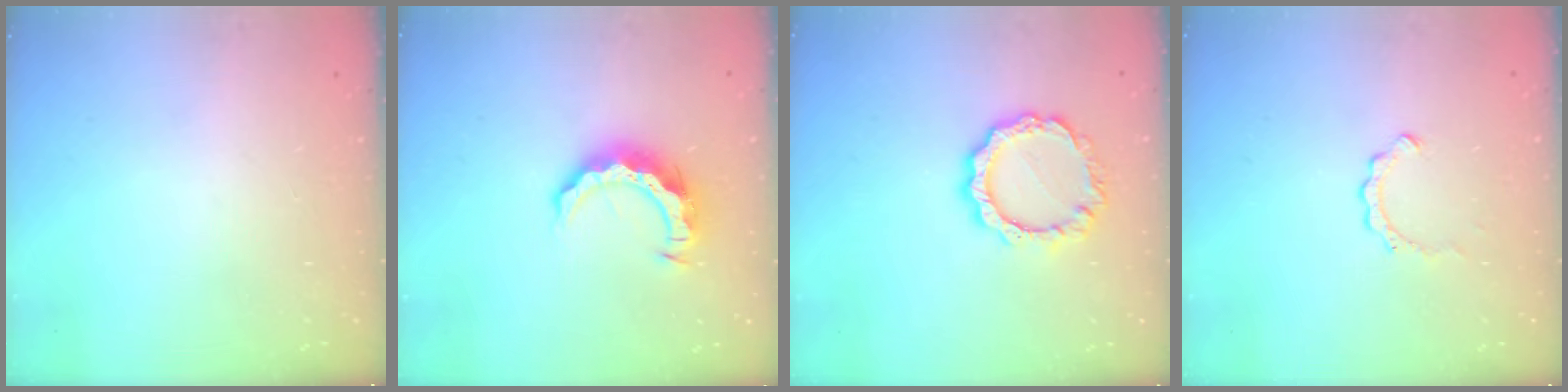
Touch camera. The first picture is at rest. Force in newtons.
{"total": 9.5, "press": 9.5, "slide": 0.8}
{"total": 10.0, "press": 9.9, "slide": 0.8}
{"total": 2.7, "press": 2.6, "slide": 0.3}